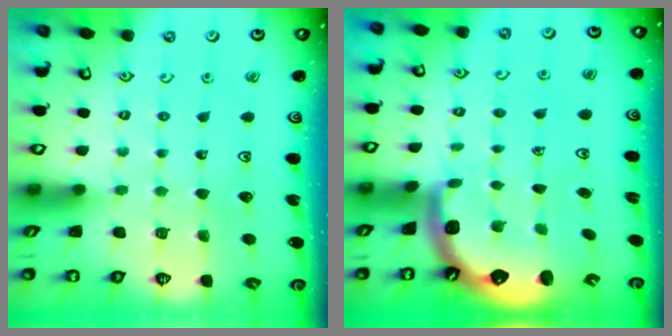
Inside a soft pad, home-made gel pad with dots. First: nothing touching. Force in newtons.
{"total": 1.4, "press": 1.3, "slide": 0.6}